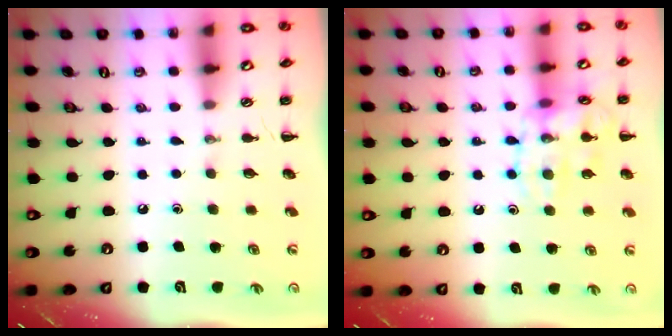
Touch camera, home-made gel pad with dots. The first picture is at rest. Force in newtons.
{"total": 13.5, "press": 13.5, "slide": 1.0}